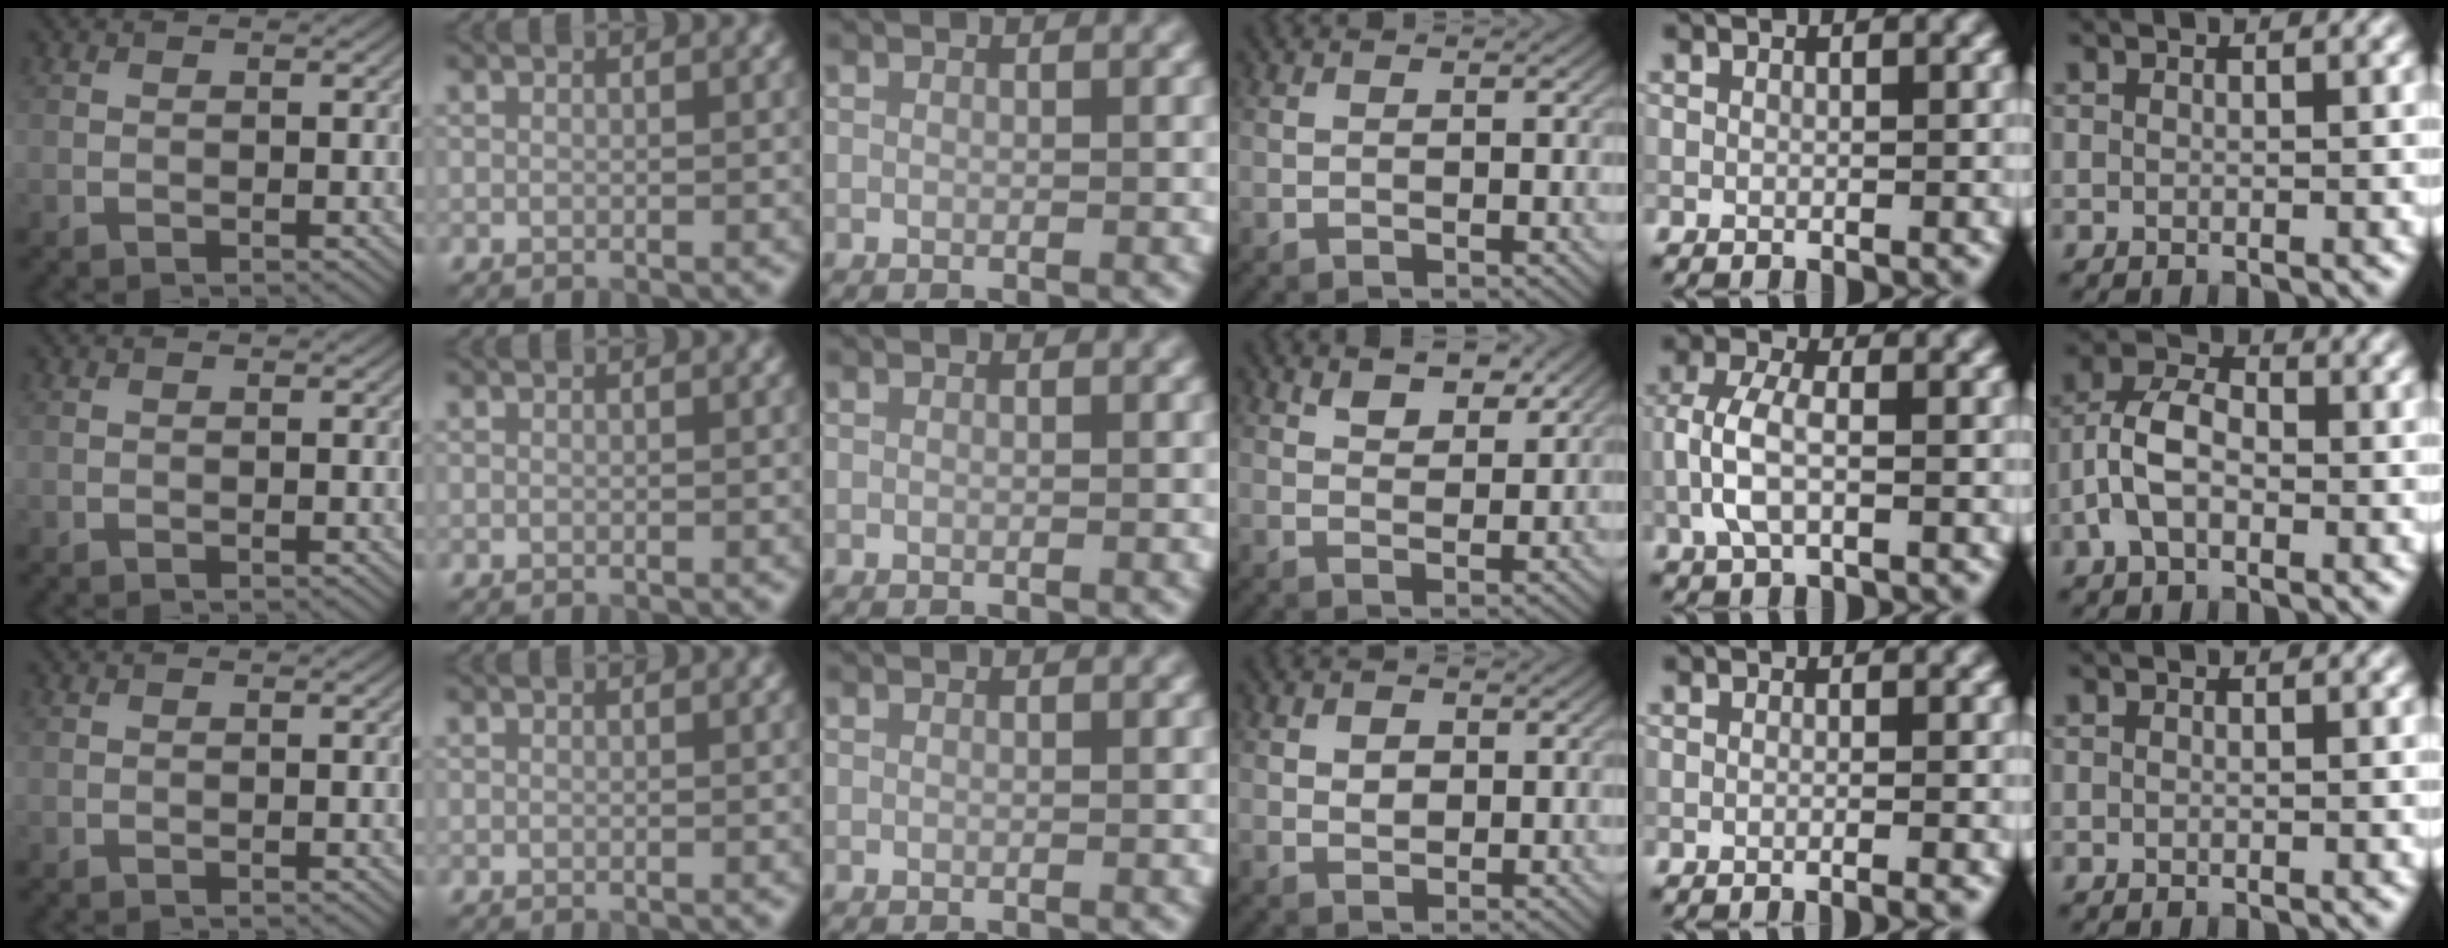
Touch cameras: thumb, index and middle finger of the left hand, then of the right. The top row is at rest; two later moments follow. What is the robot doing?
{"motion": "lift_and_place", "object": "calculator"}